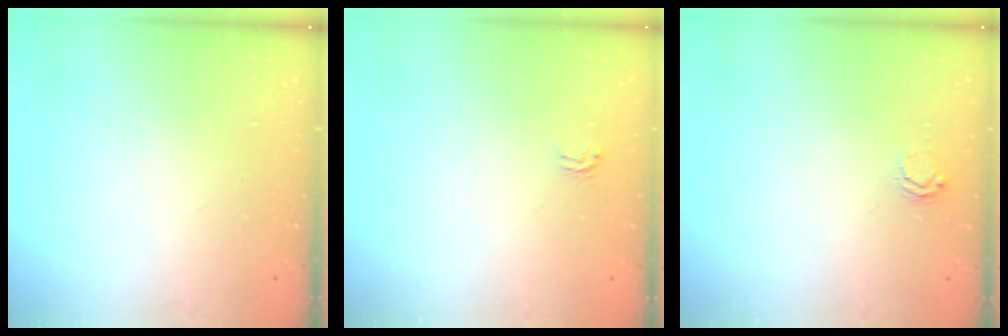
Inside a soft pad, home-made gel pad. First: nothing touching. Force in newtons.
{"total": 1.9, "press": 1.9, "slide": 0.1}
{"total": 3.5, "press": 3.5, "slide": 0.5}